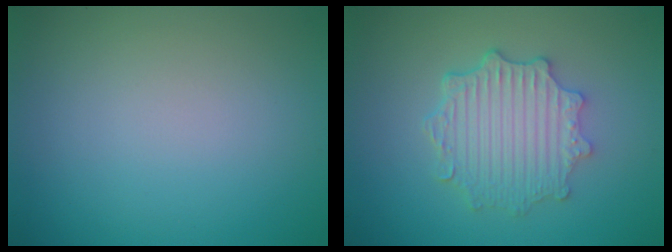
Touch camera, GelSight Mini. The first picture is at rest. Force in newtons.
{"total": 4.6, "press": 3.8, "slide": 2.7}